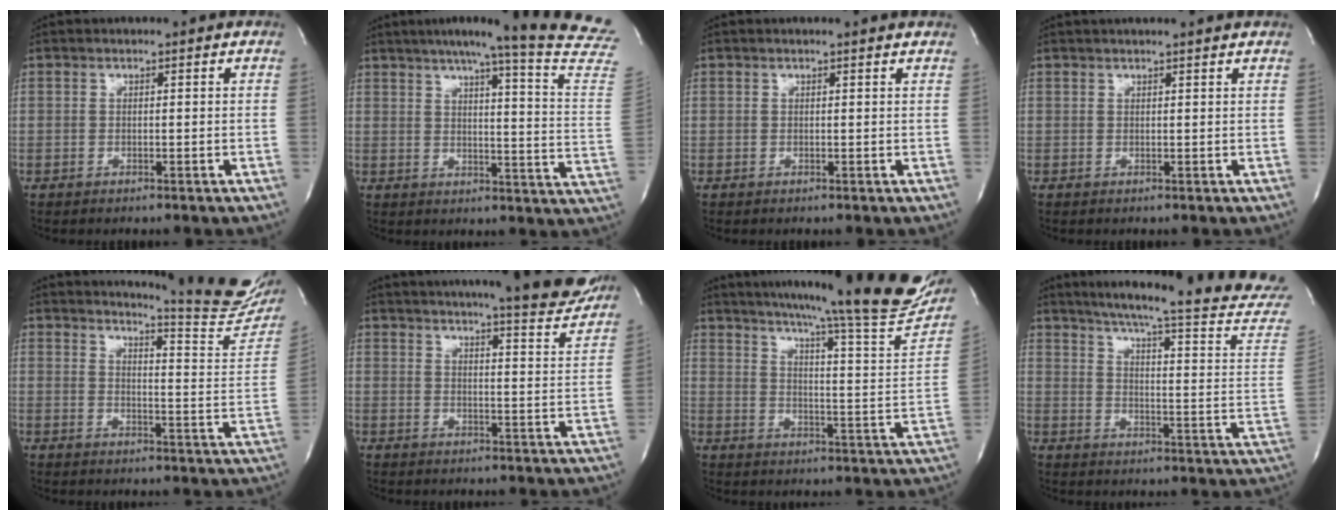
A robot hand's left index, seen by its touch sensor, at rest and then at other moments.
{"total": 21.2, "force": [18.6, -2.8, 9.7], "torque": [-0.144, -0.097, 0.216]}
{"total": 1.3, "force": [1.3, -0.2, 0.4], "torque": [-0.018, -0.003, 0.009]}
{"total": 5.5, "force": [5.0, -0.1, 2.3], "torque": [-0.030, 0.023, 0.055]}
{"total": 16.0, "force": [15.1, 0.2, 5.2], "torque": [-0.077, -0.104, 0.165]}
{"total": 19.9, "force": [18.2, 1.0, 8.0], "torque": [-0.115, -0.055, 0.219]}
{"total": 27.2, "force": [23.3, 1.3, 13.9], "torque": [-0.213, -0.072, 0.291]}
{"total": 26.1, "force": [23.0, -0.4, 12.2], "torque": [-0.183, -0.089, 0.282]}